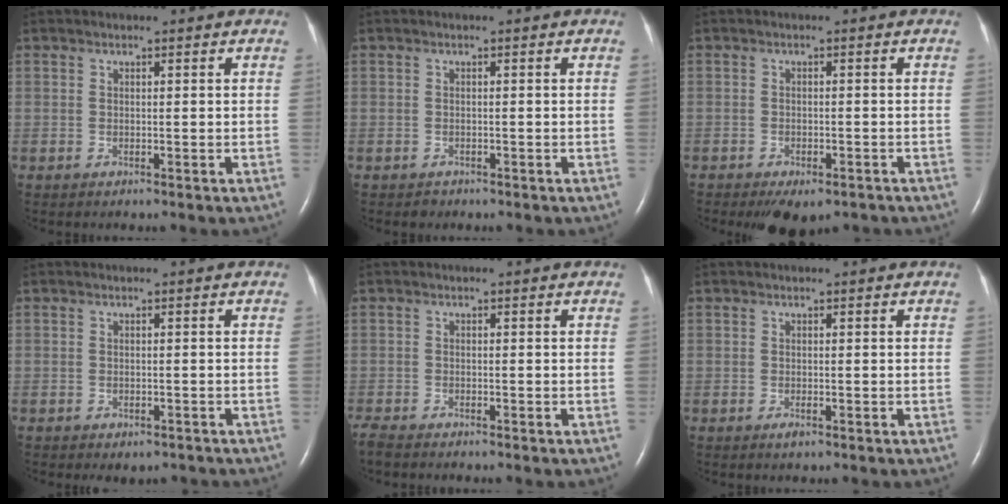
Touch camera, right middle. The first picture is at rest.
{"total": 0.6, "force": [-0.5, 0.4, -0.1], "torque": [-0.004, 0.000, -0.007]}
{"total": 5.3, "force": [-4.0, 2.3, 2.7], "torque": [-0.033, -0.005, -0.051]}
{"total": 3.3, "force": [-2.7, 1.6, 1.0], "torque": [-0.008, 0.001, -0.030]}
{"total": 2.9, "force": [-2.7, 0.0, 1.1], "torque": [-0.025, -0.010, -0.044]}
{"total": 0.7, "force": [-0.5, 0.1, 0.6], "torque": [-0.013, -0.001, -0.007]}